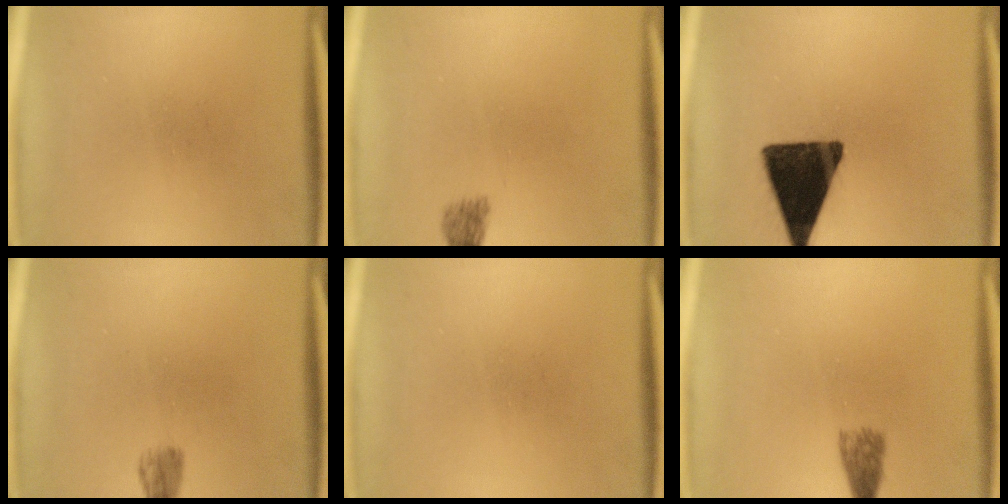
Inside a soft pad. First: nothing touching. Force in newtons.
{"total": 2.1}
{"total": 16.0}
{"total": 2.1}
{"total": 0.0}
{"total": 2.7}